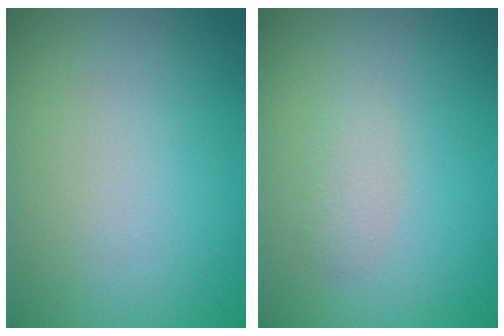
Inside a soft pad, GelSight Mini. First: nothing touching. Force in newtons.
{"total": 1.4, "press": 1.4, "slide": 0.1}